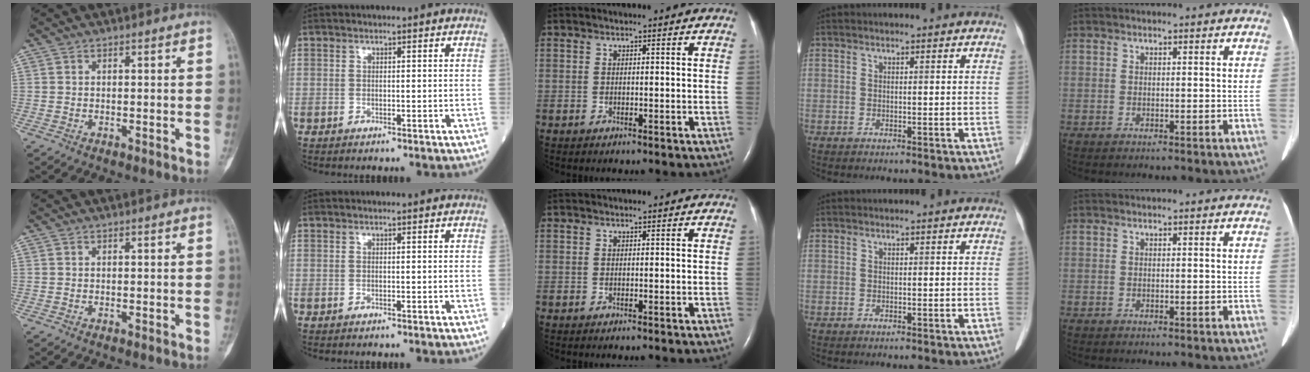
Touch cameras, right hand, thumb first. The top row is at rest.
{}